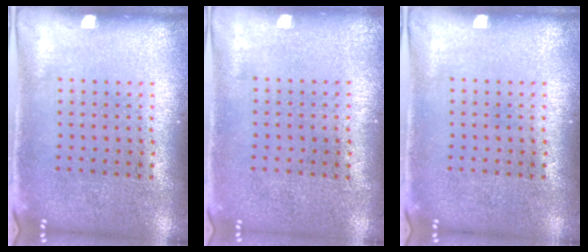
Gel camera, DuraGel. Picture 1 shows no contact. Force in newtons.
{"total": 0.0}
{"total": 0.0}